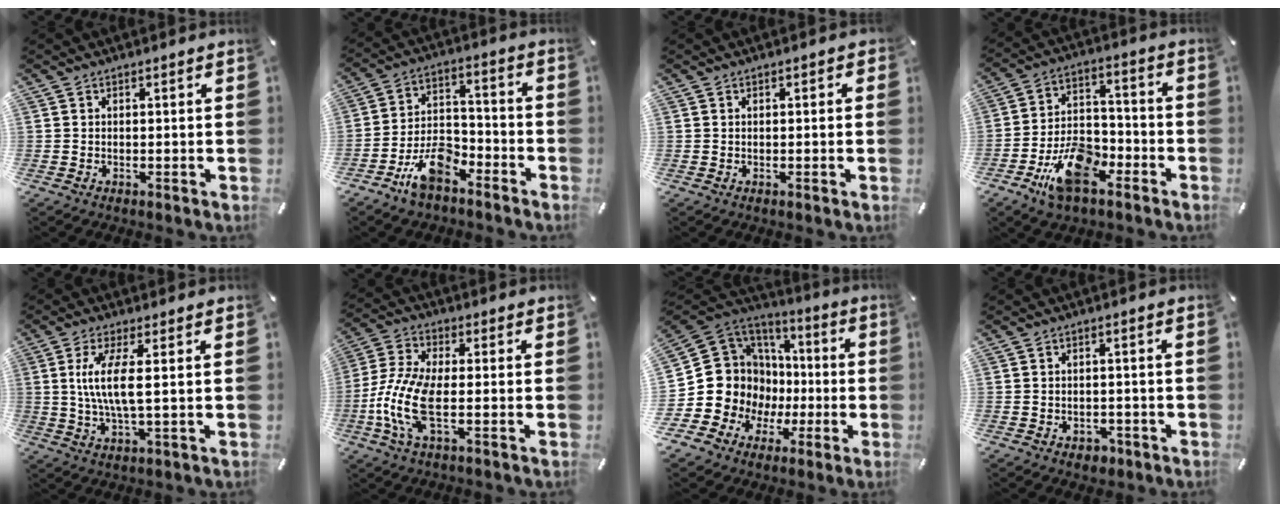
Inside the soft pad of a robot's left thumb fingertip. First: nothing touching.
{"total": 11.3, "force": [-7.7, 5.7, 6.0], "torque": [-0.112, 0.048, -0.141]}
{"total": 0.6, "force": [-0.2, 0.5, 0.3], "torque": [-0.003, 0.003, -0.006]}
{"total": 14.3, "force": [-7.7, 8.1, 9.0], "torque": [-0.160, 0.043, -0.132]}
{"total": 8.5, "force": [1.1, 1.4, 8.3], "torque": [-0.177, -0.009, 0.012]}
{"total": 11.8, "force": [-2.8, 4.5, 10.6], "torque": [-0.243, -0.021, -0.055]}
{"total": 14.0, "force": [-2.2, 13.8, 1.6], "torque": [-0.050, -0.029, -0.005]}
{"total": 2.7, "force": [-1.5, 2.1, 0.9], "torque": [-0.014, 0.007, -0.028]}